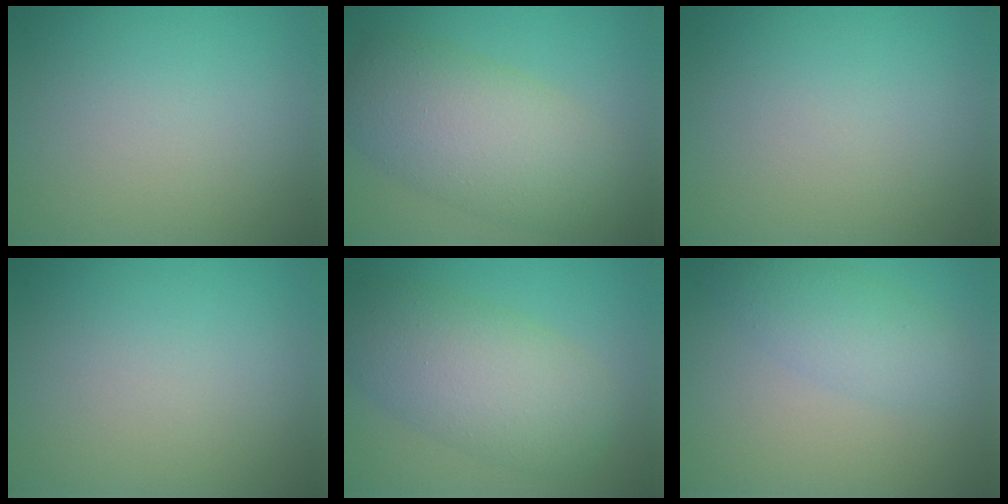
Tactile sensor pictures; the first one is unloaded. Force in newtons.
{"total": 7.5, "press": 7.5, "slide": 0.2}
{"total": 0.0}
{"total": 0.0}
{"total": 6.9, "press": 6.9, "slide": 0.2}
{"total": 2.9, "press": 2.9, "slide": 0.0}